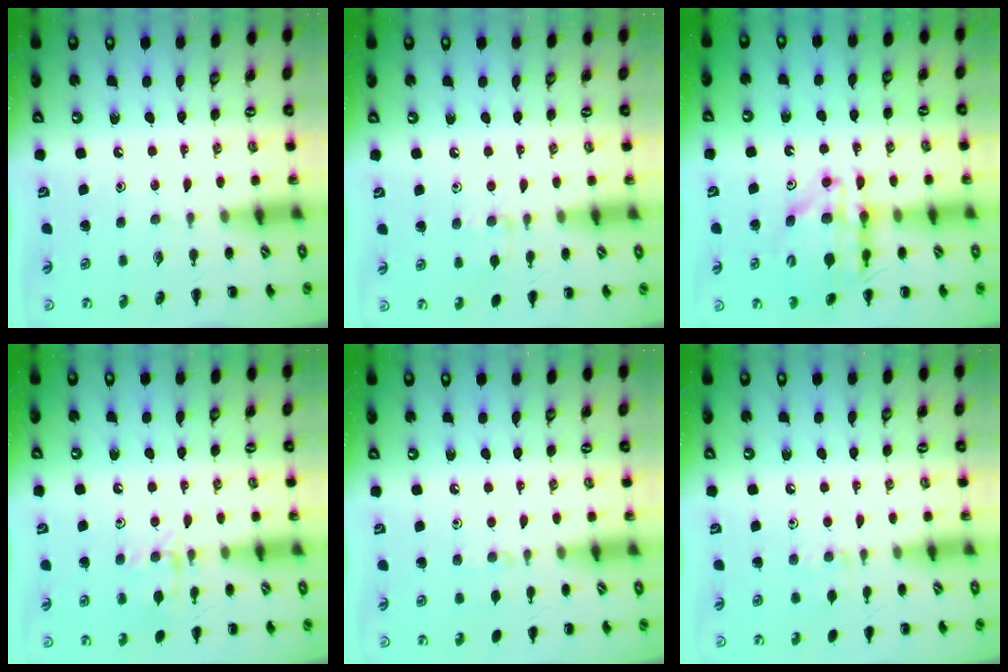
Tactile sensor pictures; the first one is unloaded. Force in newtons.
{"total": 6.5, "press": 6.2, "slide": 2.2}
{"total": 13.9, "press": 13.4, "slide": 3.7}
{"total": 9.6, "press": 9.6, "slide": 0.7}
{"total": 3.9, "press": 3.6, "slide": 1.5}
{"total": 5.5, "press": 5.1, "slide": 1.8}